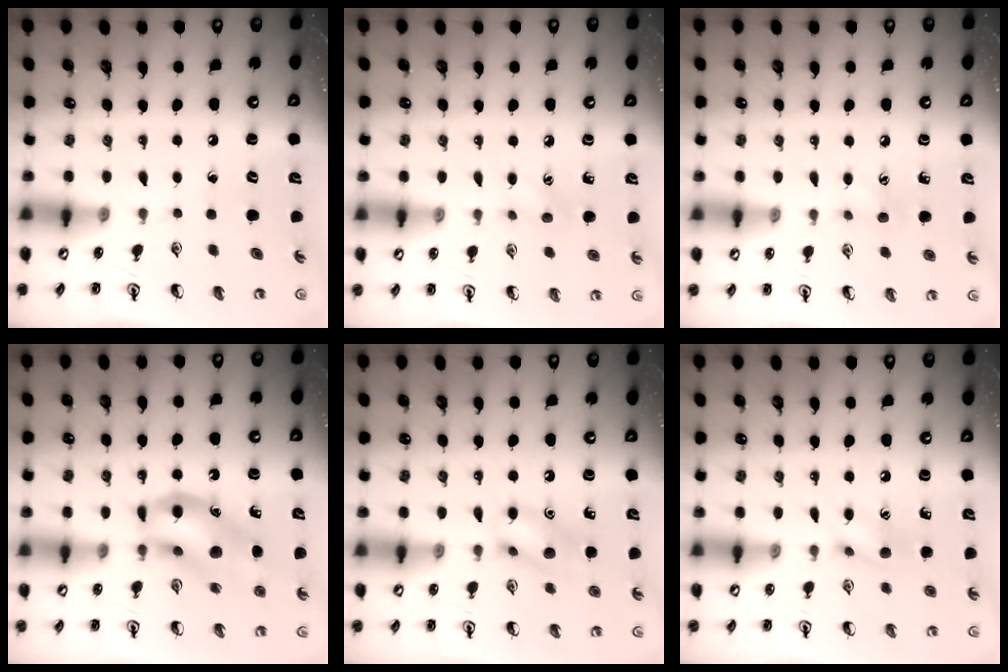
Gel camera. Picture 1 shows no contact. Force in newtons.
{"total": 6.0, "press": 5.8, "slide": 1.2}
{"total": 5.6, "press": 5.4, "slide": 1.6}
{"total": 14.9, "press": 14.5, "slide": 3.2}
{"total": 10.8, "press": 10.7, "slide": 1.8}
{"total": 7.9, "press": 7.8, "slide": 0.8}